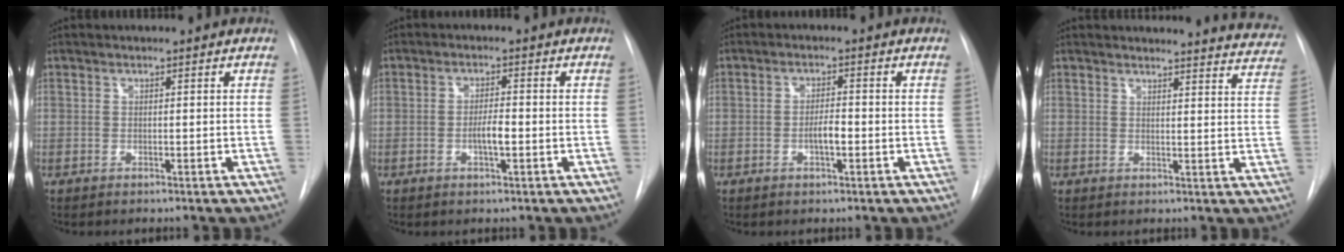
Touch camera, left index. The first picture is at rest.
{"total": 3.1, "force": [-1.4, 0.5, 2.7], "torque": [-0.047, -0.004, -0.023]}
{"total": 2.9, "force": [-1.5, 0.6, 2.4], "torque": [-0.042, -0.003, -0.024]}
{"total": 11.5, "force": [11.3, 1.7, 1.6], "torque": [0.011, -0.063, 0.091]}